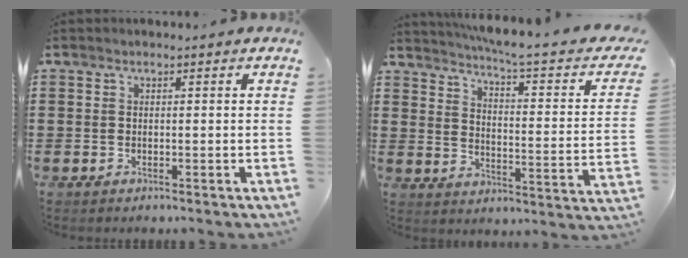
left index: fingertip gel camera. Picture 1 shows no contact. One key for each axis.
{"total": 5.0, "fx": 3.7, "fy": -0.5, "fz": 3.3, "tx": -0.076, "ty": -0.037, "tz": 0.051}